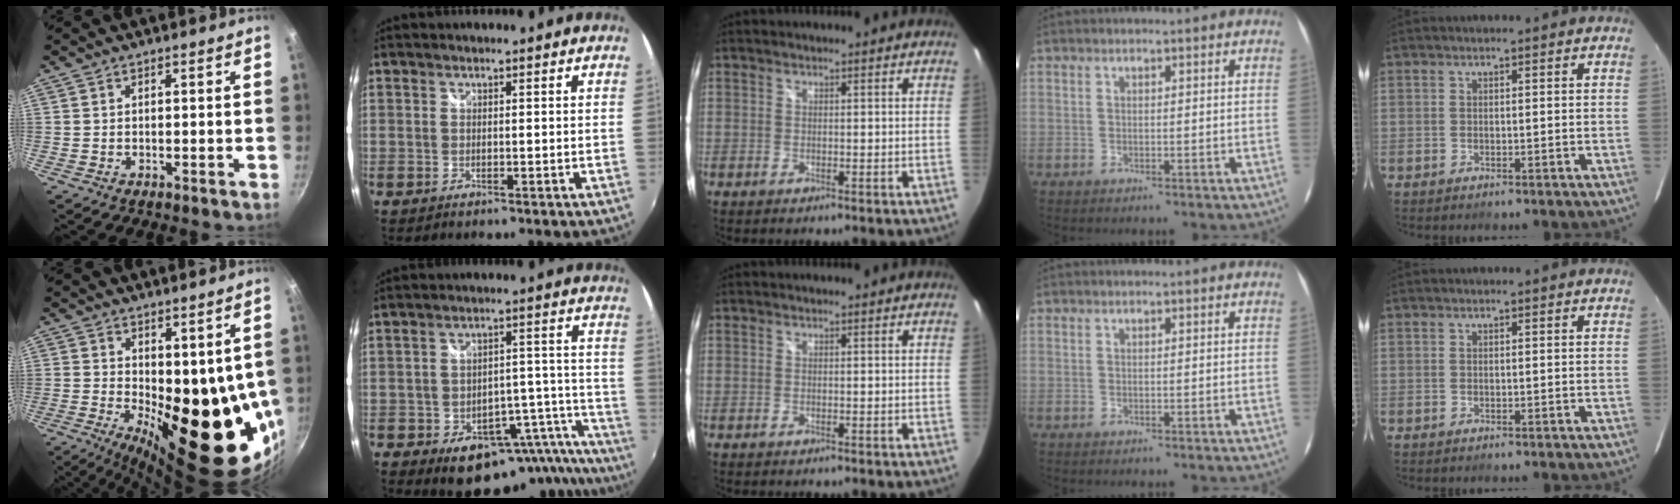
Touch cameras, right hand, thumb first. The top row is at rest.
{"thumb": {"total": 19.0, "force": [-0.6, 8.9, 16.8], "torque": [-0.191, -0.041, 0.013]}, "index": {"total": 19.7, "force": [-15.0, 9.4, 8.7], "torque": [-0.094, 0.039, -0.184]}}